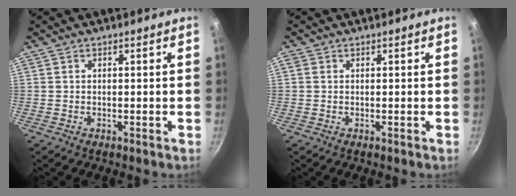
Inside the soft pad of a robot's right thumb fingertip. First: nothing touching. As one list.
[{"total": 1.0, "force": [0.2, 0.8, 0.4], "torque": [-0.009, 0.001, 0.001]}]